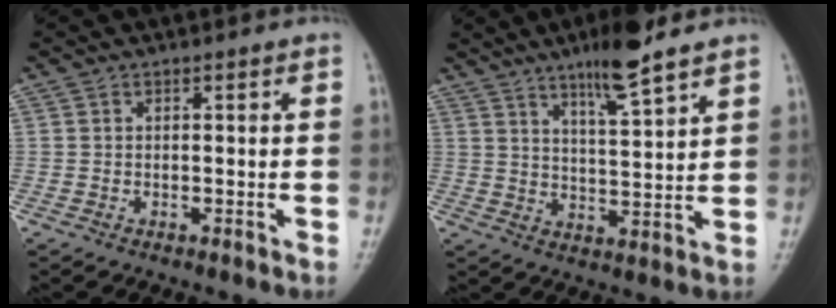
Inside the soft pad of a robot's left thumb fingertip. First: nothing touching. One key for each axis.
{"total": 9.3, "fx": 6.6, "fy": 1.2, "fz": 6.4, "tx": -0.103, "ty": -0.041, "tz": 0.112}